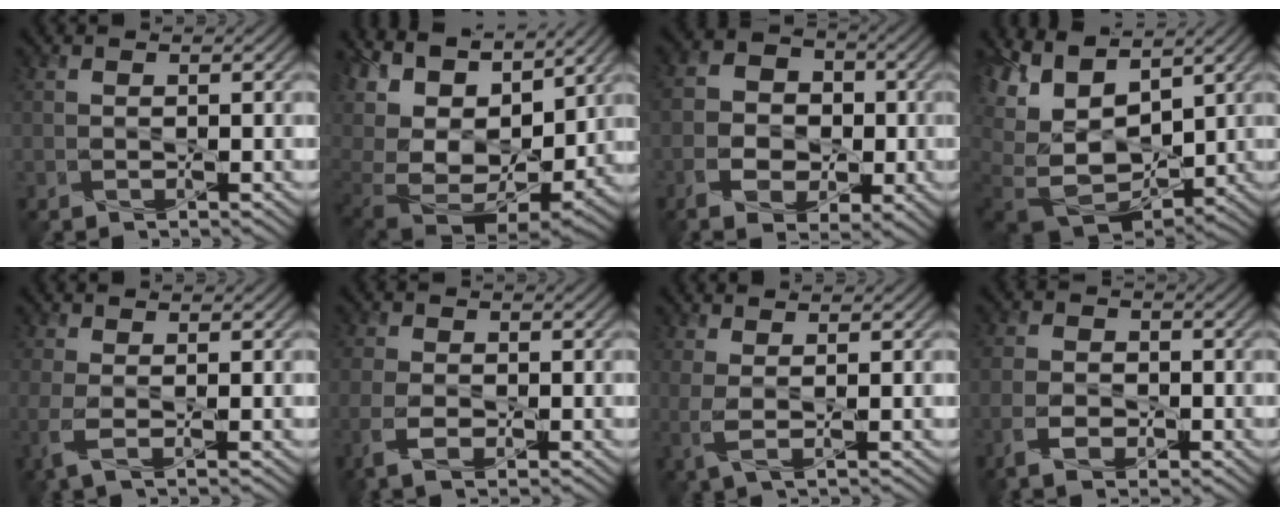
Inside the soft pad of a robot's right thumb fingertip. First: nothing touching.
{"total": 14.8, "force": [6.0, 8.4, 10.6], "torque": [-0.249, 0.037, 0.140]}
{"total": 8.1, "force": [-2.4, 6.0, 4.8], "torque": [-0.099, -0.013, -0.044]}
{"total": 13.1, "force": [2.2, 8.9, 9.4], "torque": [-0.224, -0.004, 0.091]}
{"total": 2.8, "force": [-0.2, 0.9, 2.6], "torque": [-0.073, -0.006, -0.008]}
{"total": 4.6, "force": [-1.5, 2.6, 3.5], "torque": [-0.090, -0.008, -0.031]}
{"total": 2.6, "force": [0.9, 0.6, 2.3], "torque": [-0.050, 0.003, 0.017]}
{"total": 4.8, "force": [-2.0, 3.0, 3.2], "torque": [-0.070, -0.009, -0.041]}